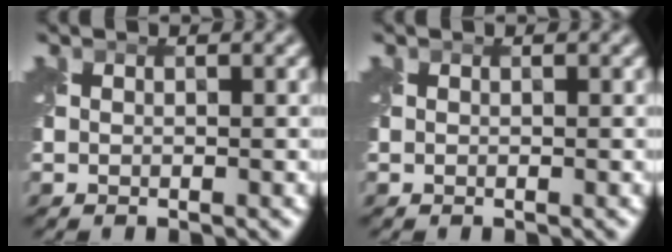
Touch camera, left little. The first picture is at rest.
{"total": 0.0}